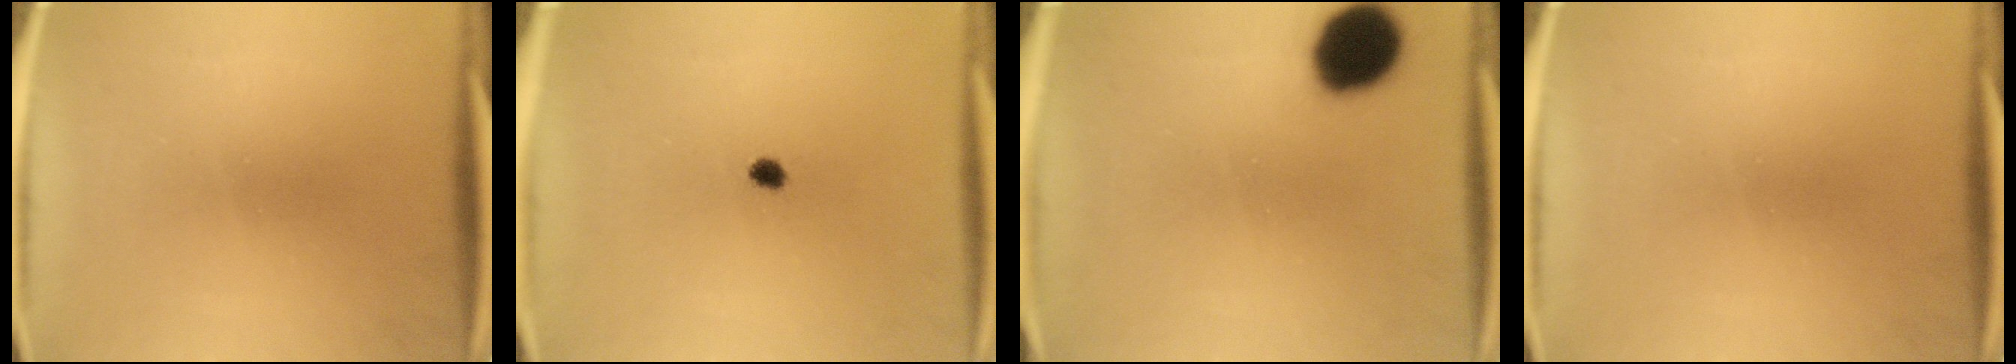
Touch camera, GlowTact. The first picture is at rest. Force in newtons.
{"total": 1.8}
{"total": 13.2}
{"total": 0.0}